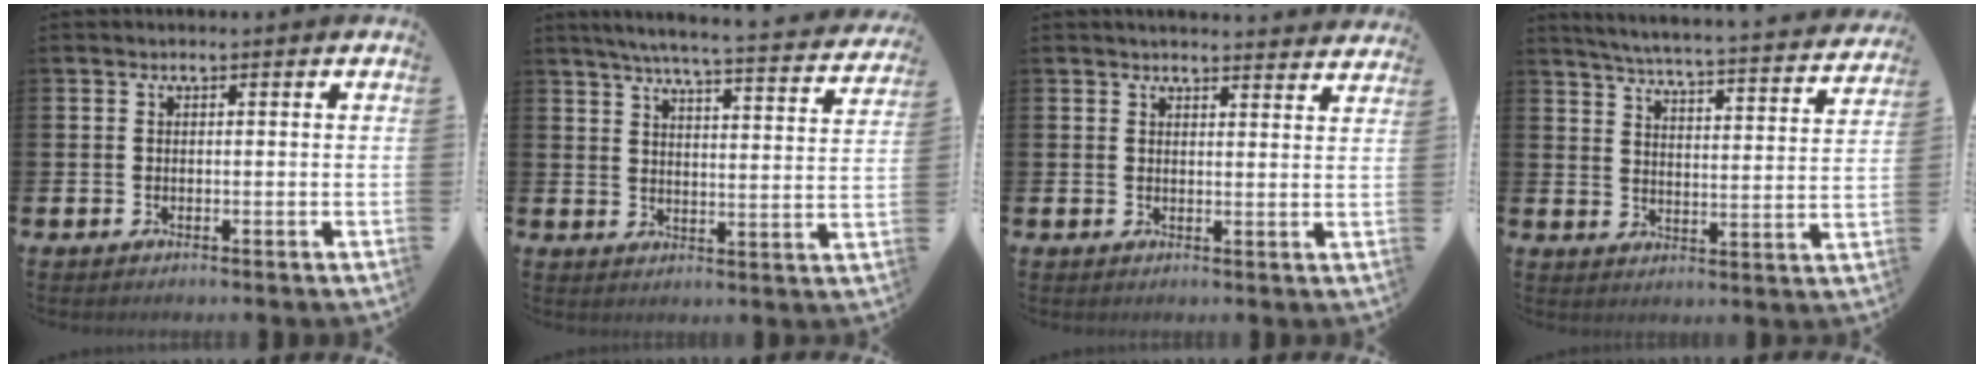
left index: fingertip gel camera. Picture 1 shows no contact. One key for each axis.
{"total": 5.9, "fx": 5.4, "fy": 0.0, "fz": 2.2, "tx": -0.059, "ty": -0.040, "tz": 0.090}
{"total": 3.2, "fx": 3.1, "fy": 0.2, "fz": 0.1, "tx": 0.002, "ty": -0.021, "tz": 0.055}
{"total": 4.9, "fx": 4.7, "fy": -0.2, "fz": 1.4, "tx": -0.051, "ty": -0.043, "tz": 0.075}